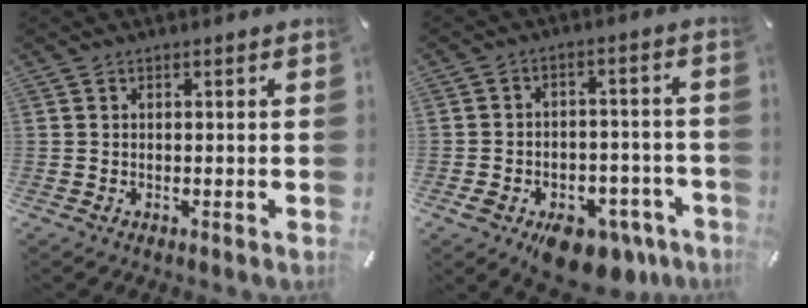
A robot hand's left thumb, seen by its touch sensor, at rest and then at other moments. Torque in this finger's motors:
{"motor_torque": [1.07, 3.01, 0.39, 0.23, 0.13]}